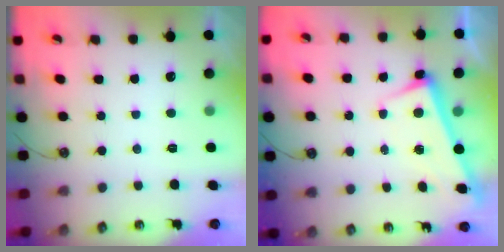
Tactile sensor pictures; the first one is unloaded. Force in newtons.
{"total": 2.6, "press": 2.5, "slide": 0.7}